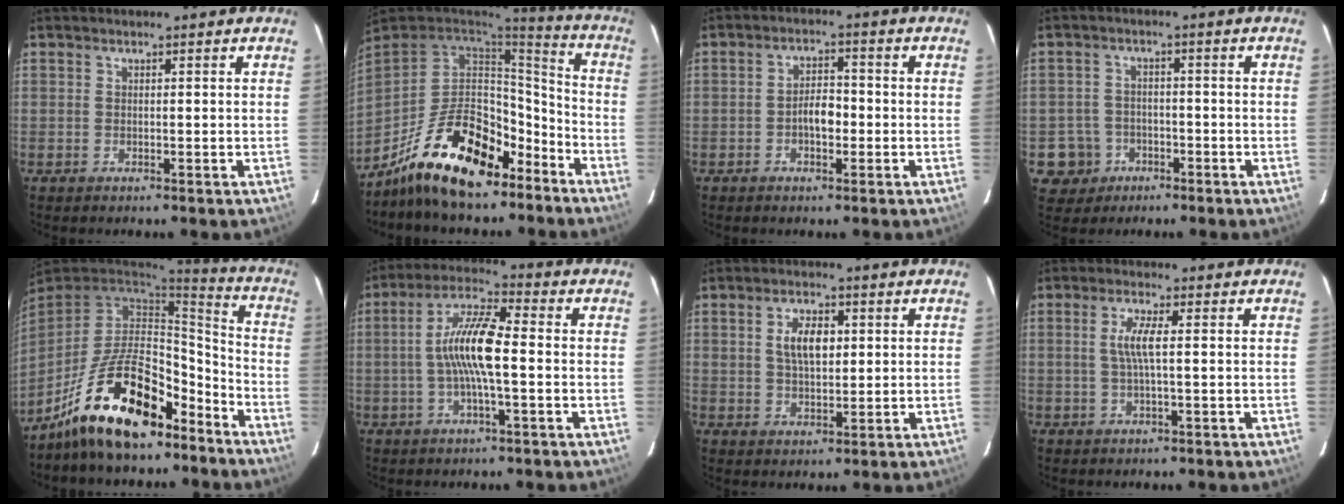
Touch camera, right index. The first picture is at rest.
{"total": 21.2, "force": [-13.7, 10.1, 12.7], "torque": [-0.245, 0.021, -0.214]}
{"total": 4.1, "force": [-1.3, 2.2, 3.2], "torque": [-0.058, 0.009, -0.020]}
{"total": 6.0, "force": [-2.7, 5.3, 0.5], "torque": [-0.026, 0.022, -0.040]}
{"total": 19.9, "force": [-13.5, 8.4, 12.0], "torque": [-0.226, 0.023, -0.218]}
{"total": 10.7, "force": [-1.0, 2.0, 10.4], "torque": [-0.208, 0.013, -0.023]}
{"total": 6.3, "force": [1.5, 3.3, 5.1], "torque": [-0.092, 0.007, 0.031]}
{"total": 4.3, "force": [0.3, 0.3, 4.3], "torque": [-0.084, 0.001, 0.007]}